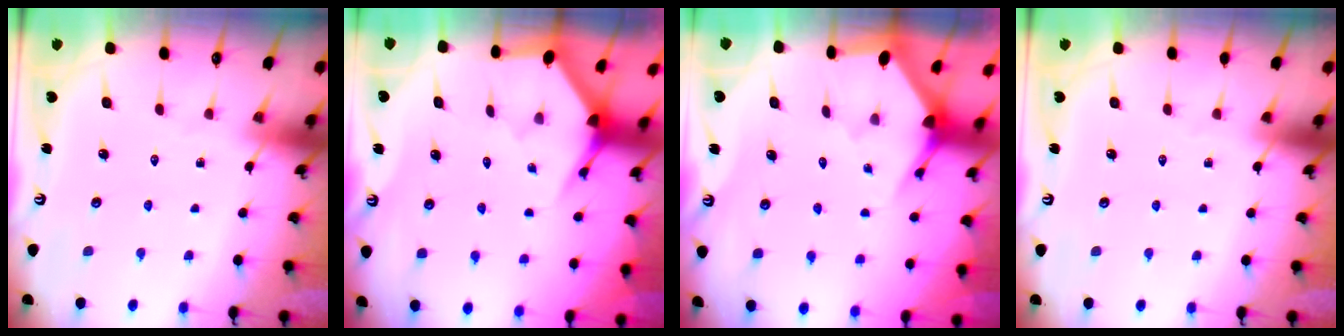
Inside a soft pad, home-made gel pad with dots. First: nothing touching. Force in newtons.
{"total": 3.5, "press": 3.4, "slide": 0.2}
{"total": 3.1, "press": 3.1, "slide": 0.2}
{"total": 0.0}